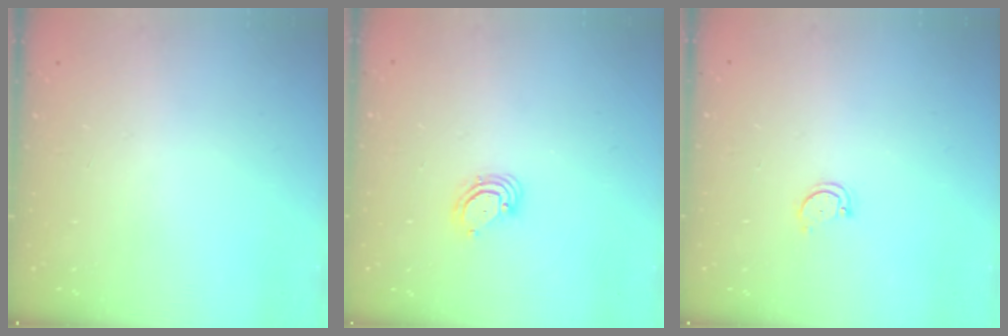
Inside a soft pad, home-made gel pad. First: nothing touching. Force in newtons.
{"total": 4.4, "press": 4.4, "slide": 0.4}
{"total": 2.8, "press": 2.8, "slide": 0.3}